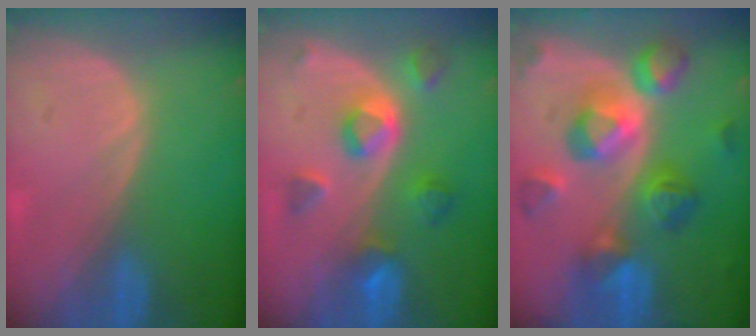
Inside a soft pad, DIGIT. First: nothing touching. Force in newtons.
{"total": 7.7, "press": 6.9, "slide": 3.4}
{"total": 11.1, "press": 11.1, "slide": 0.9}